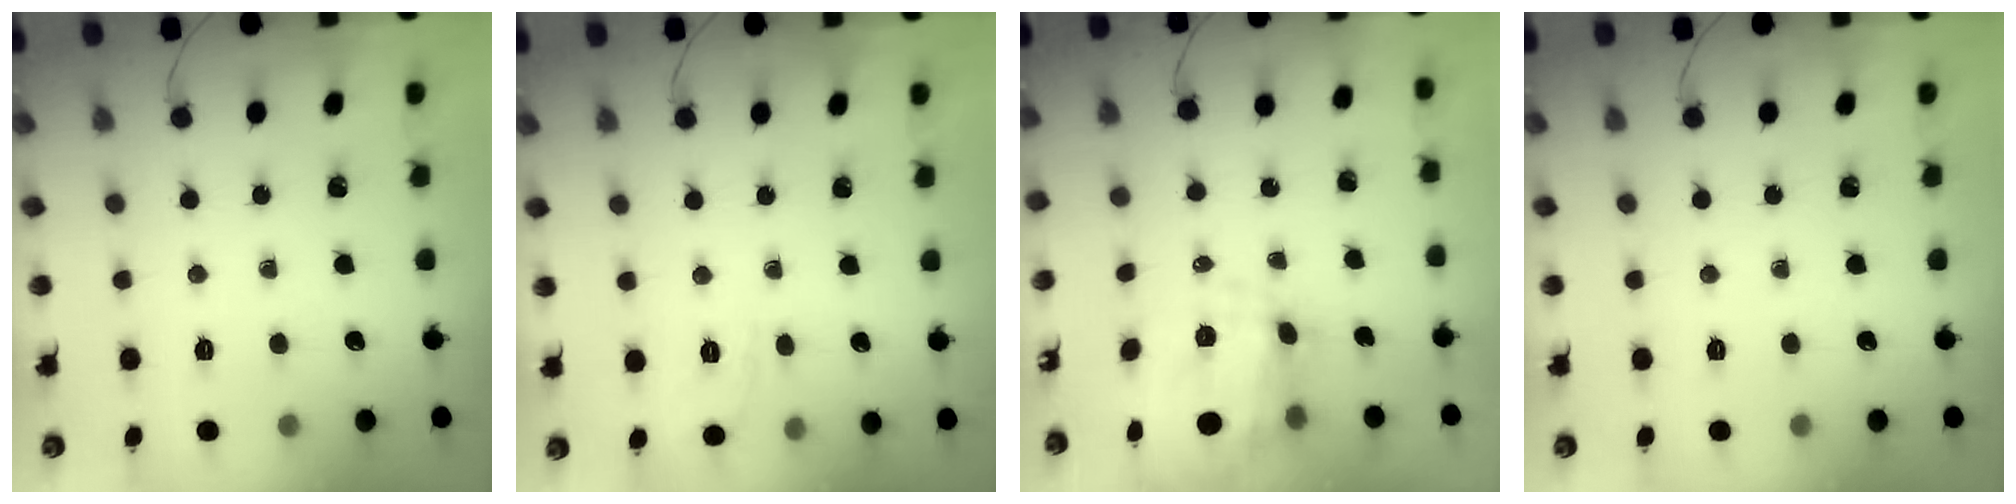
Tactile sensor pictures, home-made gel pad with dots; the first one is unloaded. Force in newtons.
{"total": 2.0, "press": 0.8, "slide": 1.8}
{"total": 10.2, "press": 9.9, "slide": 2.6}
{"total": 0.0}